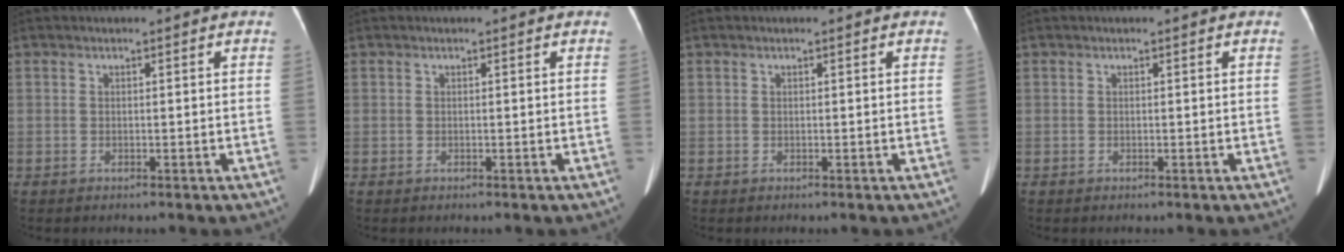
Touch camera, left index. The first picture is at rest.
{"total": 0.0}
{"total": 0.0}
{"total": 0.0}